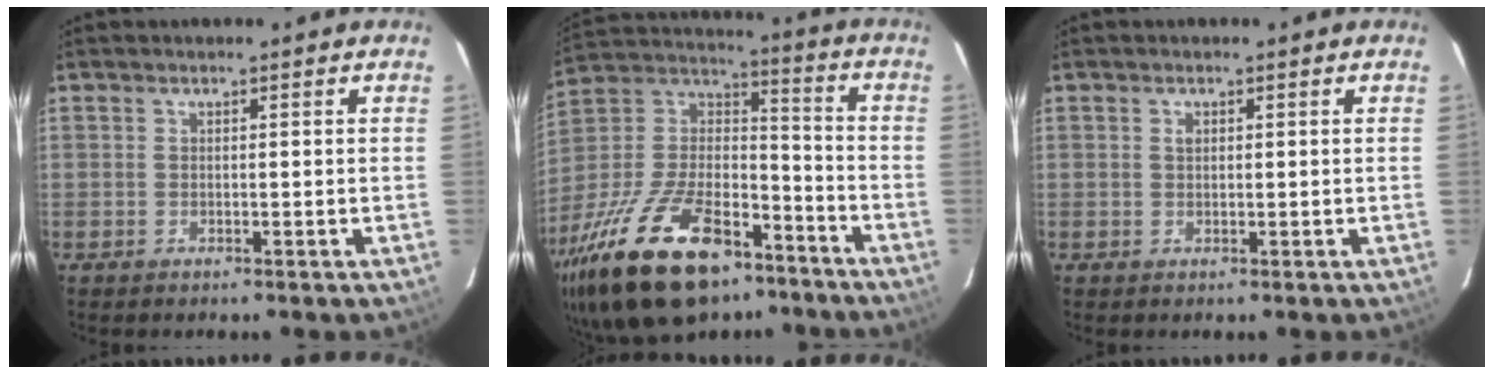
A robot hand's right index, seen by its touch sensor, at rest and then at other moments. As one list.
[{"total": 30.7, "force": [-19.4, 14.1, 19.1], "torque": [-0.390, -0.013, -0.313]}, {"total": 0.9, "force": [0.3, 0.7, 0.5], "torque": [-0.010, 0.004, 0.005]}]